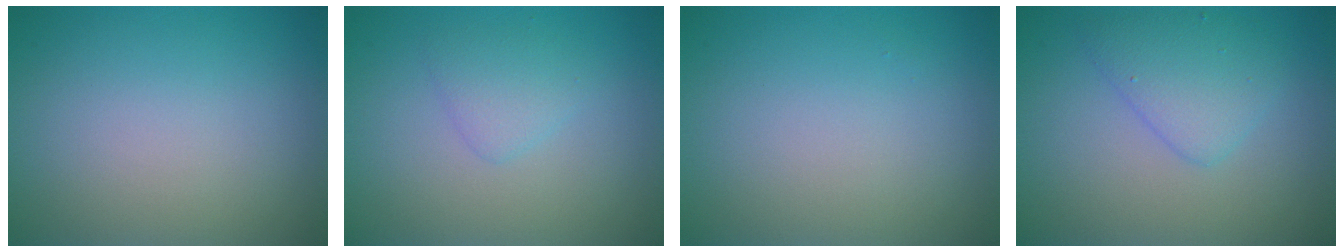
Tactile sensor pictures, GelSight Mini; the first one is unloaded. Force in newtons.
{"total": 1.6, "press": 1.6, "slide": 0.2}
{"total": 0.0}
{"total": 3.0, "press": 3.0, "slide": 0.2}